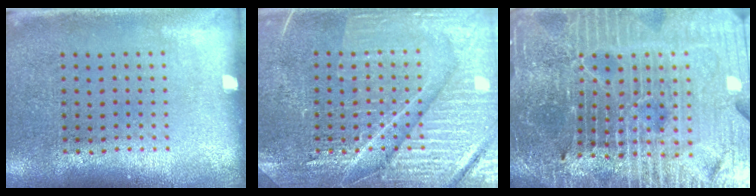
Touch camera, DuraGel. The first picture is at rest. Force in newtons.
{"total": 4.5, "press": 4.5, "slide": 0.6}
{"total": 6.6, "press": 5.8, "slide": 3.0}